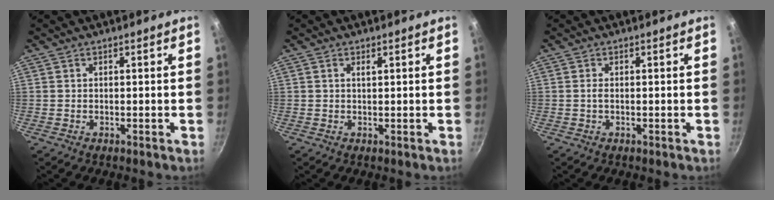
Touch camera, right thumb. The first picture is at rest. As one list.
[{"total": 0.9, "force": [0.4, 0.3, 0.7], "torque": [-0.012, 0.003, 0.008]}, {"total": 0.9, "force": [0.0, 0.4, 0.8], "torque": [-0.017, 0.001, -0.001]}]